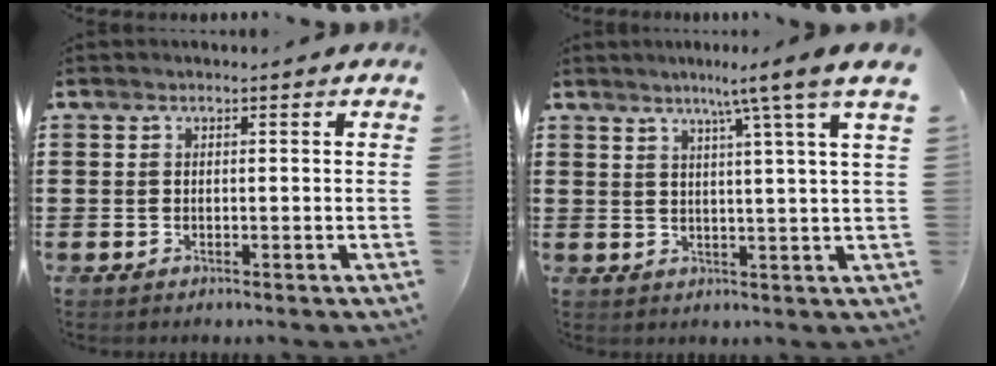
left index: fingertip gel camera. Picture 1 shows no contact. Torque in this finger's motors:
{"motor_torque": [1.94, -0.21, 0.55, 0.14]}